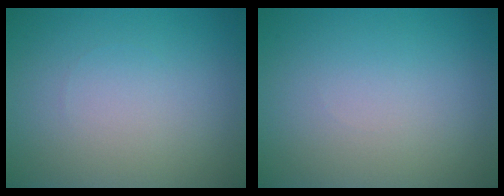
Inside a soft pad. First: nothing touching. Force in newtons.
{"total": 0.0}